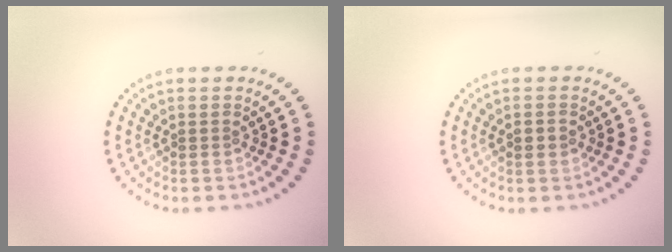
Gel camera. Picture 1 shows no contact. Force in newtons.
{"total": 1.5, "press": 1.5, "slide": 0.1}